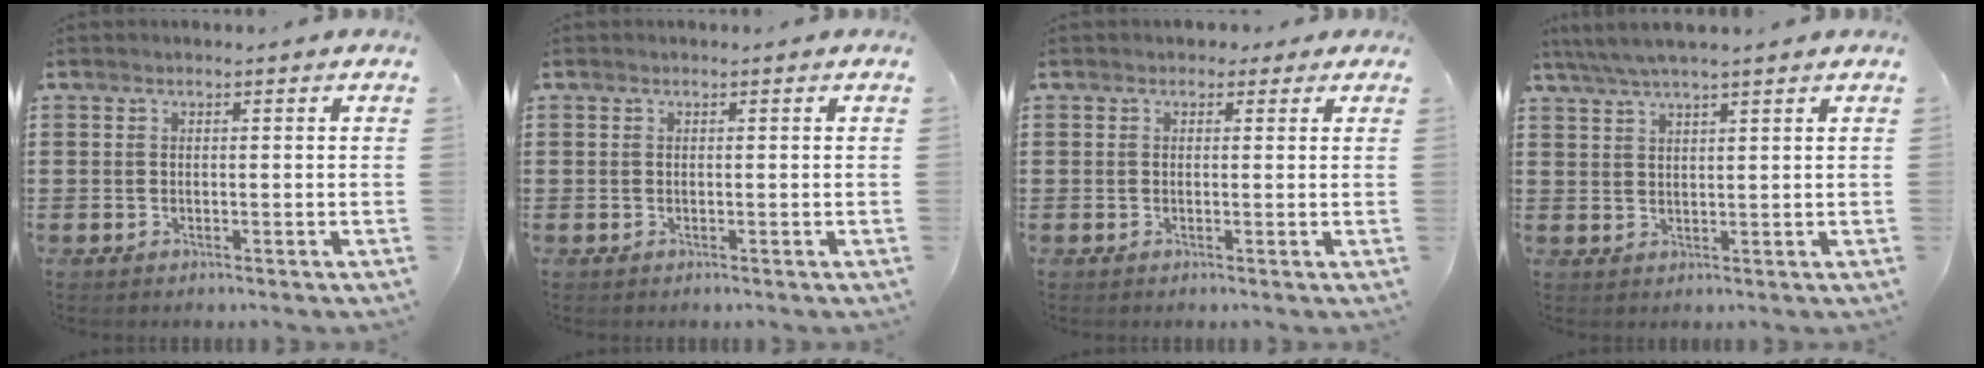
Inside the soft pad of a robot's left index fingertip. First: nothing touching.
{"total": 0.0}
{"total": 1.3, "force": [0.5, 1.1, 0.3], "torque": [-0.004, 0.004, 0.006]}
{"total": 3.5, "force": [2.9, 0.0, 2.0], "torque": [-0.044, -0.003, 0.053]}